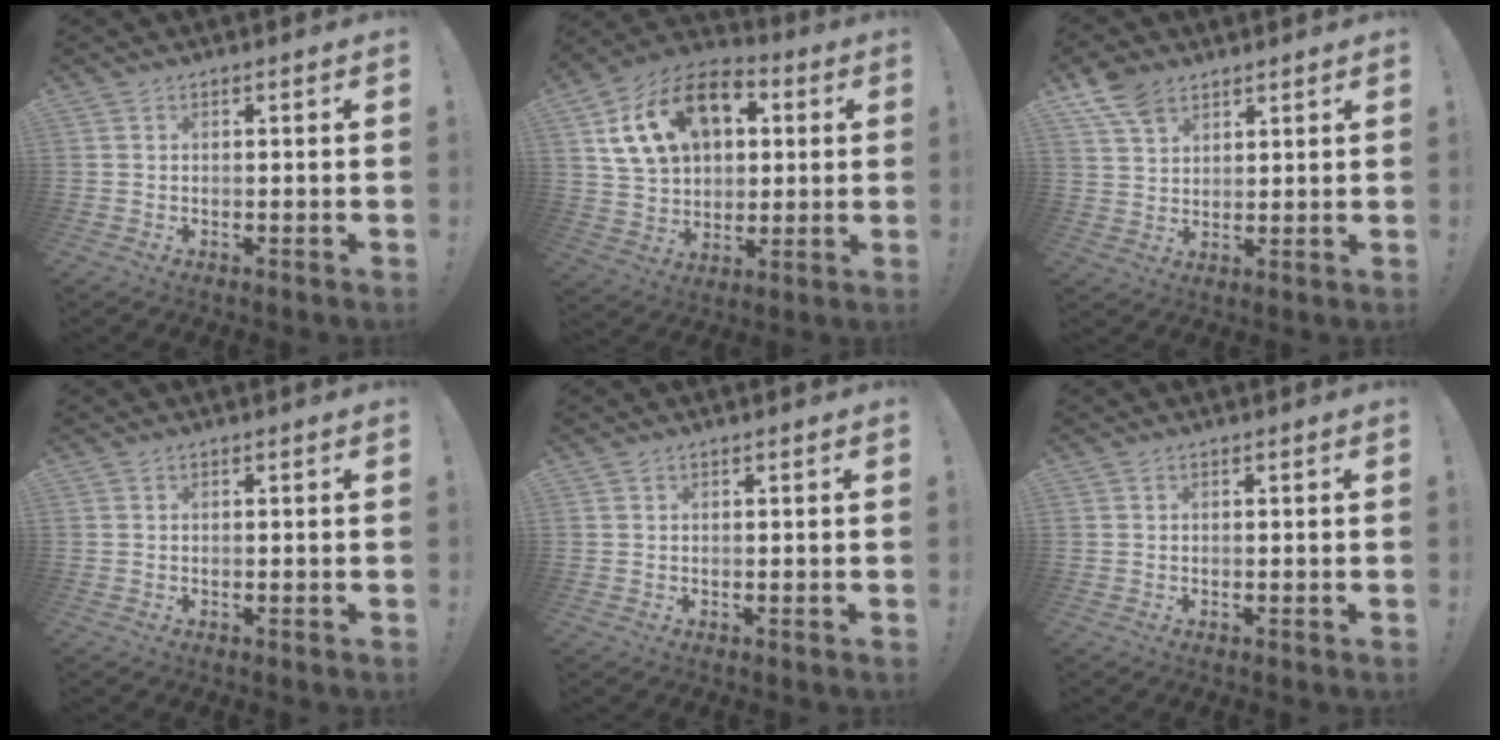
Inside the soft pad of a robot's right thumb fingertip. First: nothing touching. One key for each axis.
{"total": 19.4, "fx": 7.2, "fy": 13.4, "fz": 12.0, "tx": -0.186, "ty": -0.014, "tz": 0.141}
{"total": 8.3, "fx": 5.9, "fy": 4.8, "fz": 3.4, "tx": -0.062, "ty": -0.025, "tz": 0.115}
{"total": 0.0}
{"total": 0.0}
{"total": 0.0}